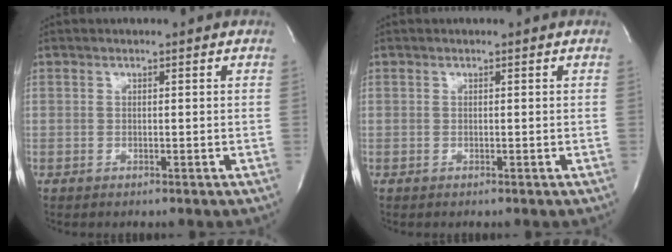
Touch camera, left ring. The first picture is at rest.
{"total": 0.0}